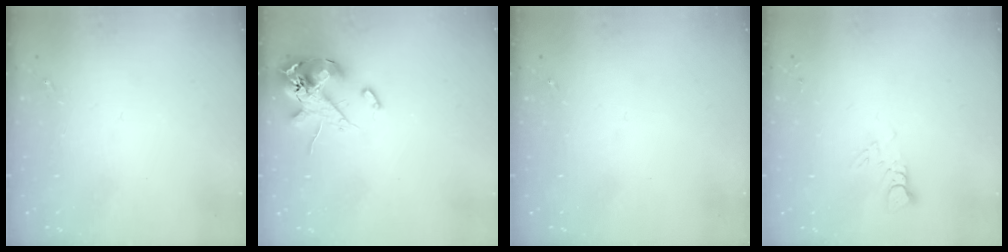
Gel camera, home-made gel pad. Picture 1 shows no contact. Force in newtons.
{"total": 14.1, "press": 13.9, "slide": 2.5}
{"total": 0.0}
{"total": 3.2, "press": 3.2, "slide": 0.3}